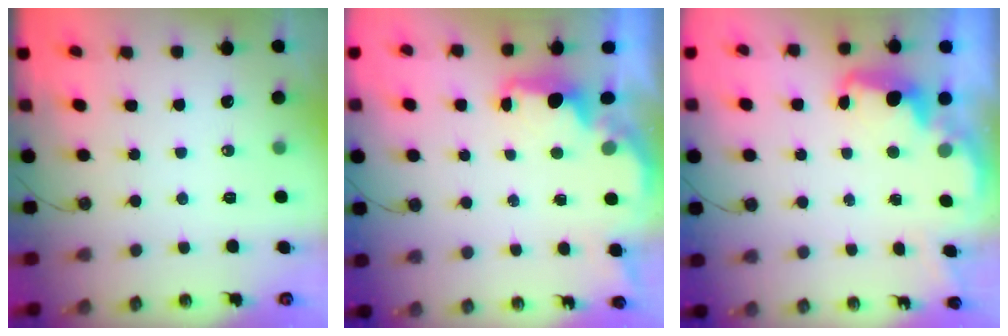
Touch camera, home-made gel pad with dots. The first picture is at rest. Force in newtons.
{"total": 1.6, "press": 1.5, "slide": 0.6}
{"total": 2.5, "press": 2.5, "slide": 0.5}